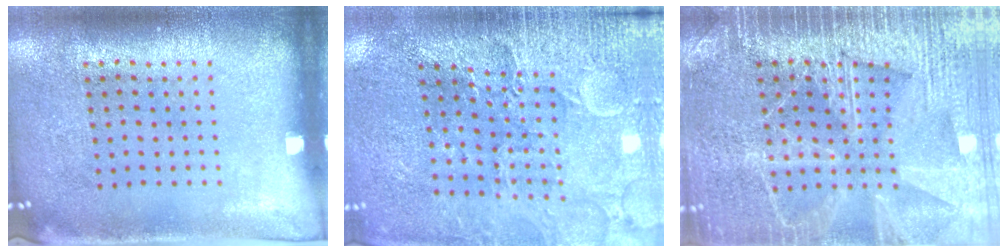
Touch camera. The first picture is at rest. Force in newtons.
{"total": 3.2, "press": 3.2, "slide": 0.3}
{"total": 6.5, "press": 6.5, "slide": 0.8}